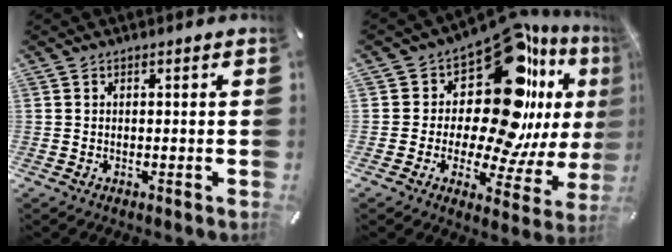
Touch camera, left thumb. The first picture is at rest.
{"total": 21.7, "force": [10.1, 11.5, 15.4], "torque": [-0.236, -0.110, 0.168]}